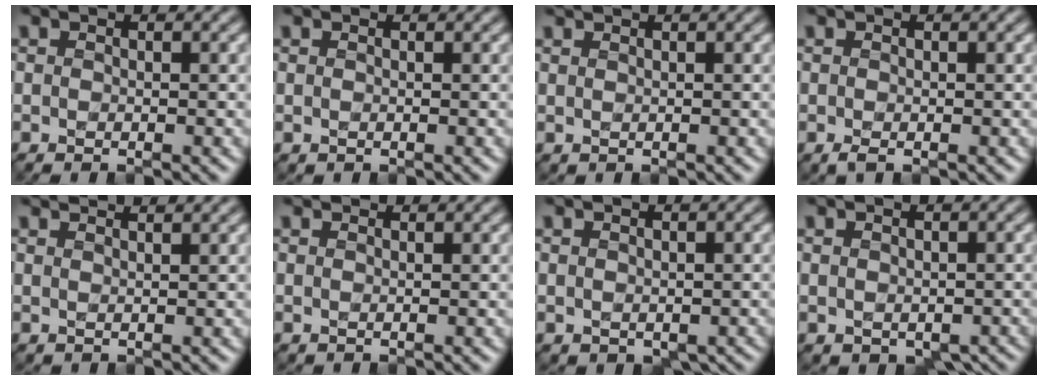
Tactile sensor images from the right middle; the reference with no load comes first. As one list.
[{"total": 0.6, "force": [0.4, -0.1, -0.4], "torque": [0.000, -0.003, 0.005]}, {"total": 1.1, "force": [1.1, 0.0, -0.1], "torque": [0.000, 0.001, 0.015]}, {"total": 0.0}, {"total": 3.7, "force": [3.4, 0.9, 1.2], "torque": [0.001, 0.020, 0.020]}, {"total": 2.6, "force": [2.4, 0.6, 0.5], "torque": [-0.003, 0.003, 0.015]}, {"total": 0.7, "force": [0.0, 0.6, 0.4], "torque": [-0.010, -0.006, 0.011]}, {"total": 1.4, "force": [-0.5, 1.0, 0.9], "torque": [-0.017, -0.011, 0.008]}]